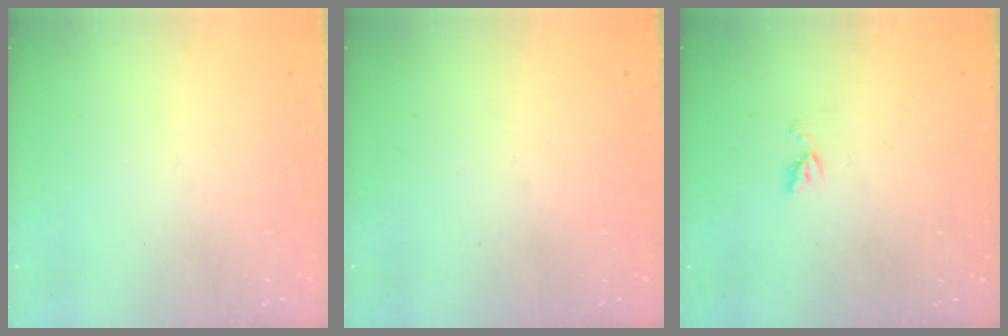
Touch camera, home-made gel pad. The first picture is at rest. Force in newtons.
{"total": 0.0}
{"total": 4.0, "press": 4.0, "slide": 0.6}